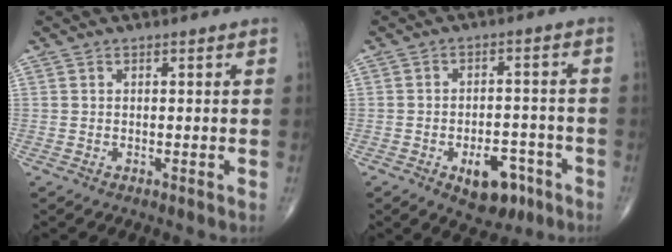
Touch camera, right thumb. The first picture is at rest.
{"total": 8.6, "force": [-4.3, 4.9, 5.7], "torque": [-0.055, 0.027, -0.055]}